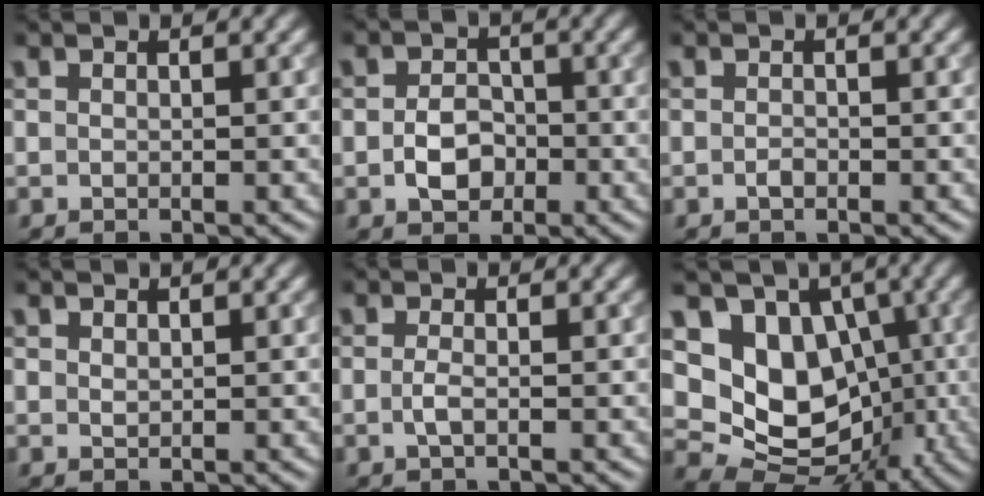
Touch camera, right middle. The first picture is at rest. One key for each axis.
{"total": 3.0, "fx": -0.9, "fy": 2.3, "fz": 1.8, "tx": -0.027, "ty": 0.000, "tz": -0.019}
{"total": 0.7, "fx": -0.4, "fy": 0.3, "fz": 0.4, "tx": -0.010, "ty": 0.000, "tz": -0.007}
{"total": 0.5, "fx": 0.4, "fy": 0.3, "fz": 0.2, "tx": -0.004, "ty": -0.001, "tz": 0.009}
{"total": 1.1, "fx": -0.3, "fy": 0.3, "fz": 1.0, "tx": -0.025, "ty": -0.002, "tz": -0.007}
{"total": 10.2, "fx": 0.8, "fy": 8.1, "fz": 6.1, "tx": -0.079, "ty": -0.010, "tz": 0.001}